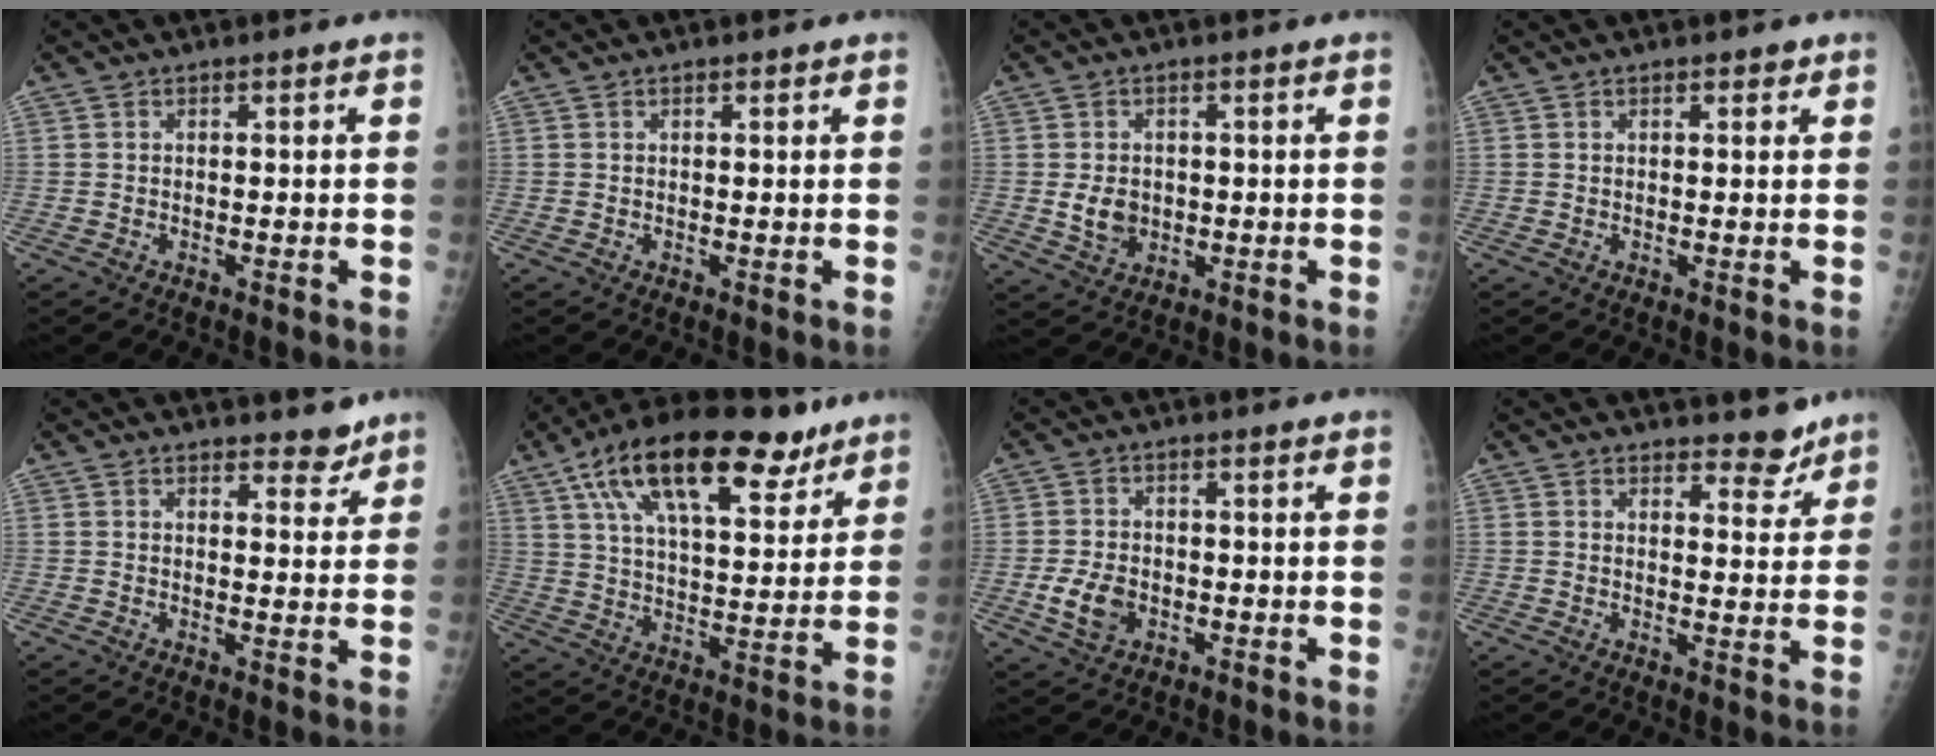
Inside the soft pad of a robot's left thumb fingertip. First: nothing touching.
{"total": 0.6, "force": [0.4, 0.2, 0.4], "torque": [-0.006, -0.001, 0.005]}
{"total": 4.7, "force": [-0.2, 3.8, 2.8], "torque": [-0.032, -0.003, 0.007]}
{"total": 1.5, "force": [1.0, 0.8, 0.8], "torque": [-0.001, -0.002, 0.009]}
{"total": 3.6, "force": [3.0, 1.6, 1.2], "torque": [0.005, -0.020, 0.041]}
{"total": 22.5, "force": [13.0, 9.7, 15.7], "torque": [-0.234, -0.018, 0.217]}
{"total": 5.5, "force": [-1.5, 3.9, 3.6], "torque": [-0.062, 0.002, -0.024]}
{"total": 4.4, "force": [3.8, 1.9, 1.3], "torque": [0.007, -0.029, 0.050]}